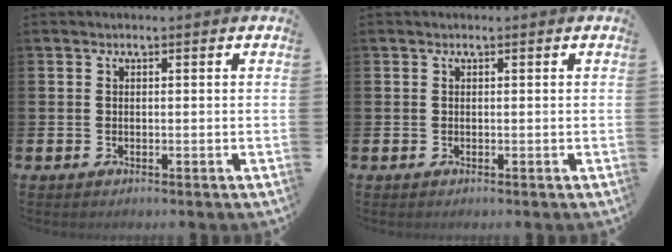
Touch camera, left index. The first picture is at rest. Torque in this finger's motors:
{"motor_torque": [0.13, 0.06, -0.04, -0.01]}